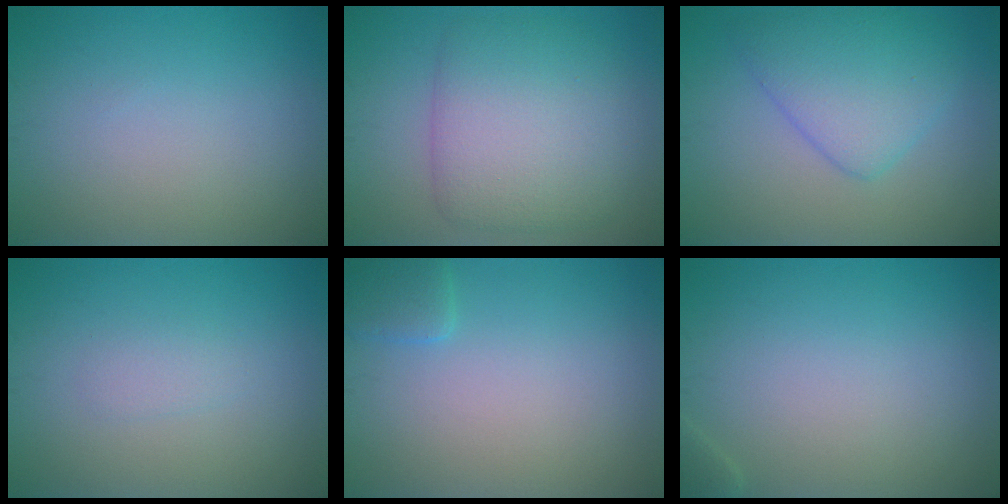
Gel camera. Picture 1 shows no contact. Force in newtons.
{"total": 7.2, "press": 7.1, "slide": 0.2}
{"total": 5.0, "press": 5.0, "slide": 0.1}
{"total": 1.0, "press": 1.0, "slide": 0.1}
{"total": 1.5, "press": 1.5, "slide": 0.1}
{"total": 0.7, "press": 0.7, "slide": 0.0}